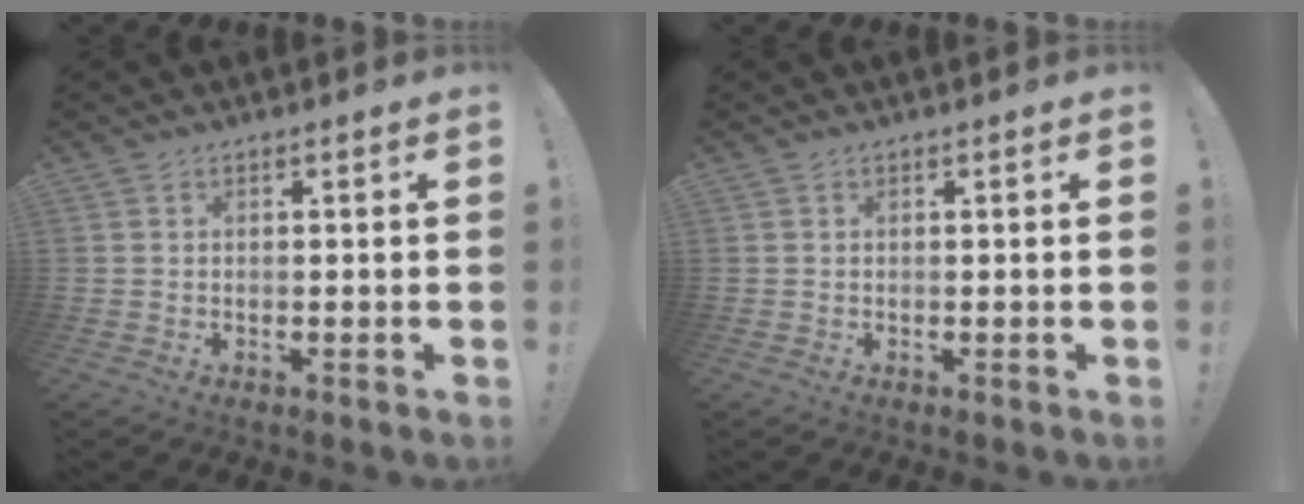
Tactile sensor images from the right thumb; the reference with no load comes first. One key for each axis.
{"total": 0.0}